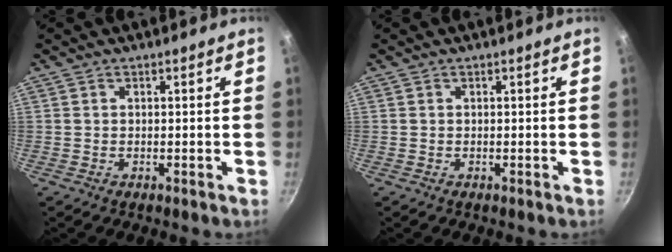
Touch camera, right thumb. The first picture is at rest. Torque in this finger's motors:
{"motor_torque": [0.00, 0.00, 0.01, -0.05, 0.00]}